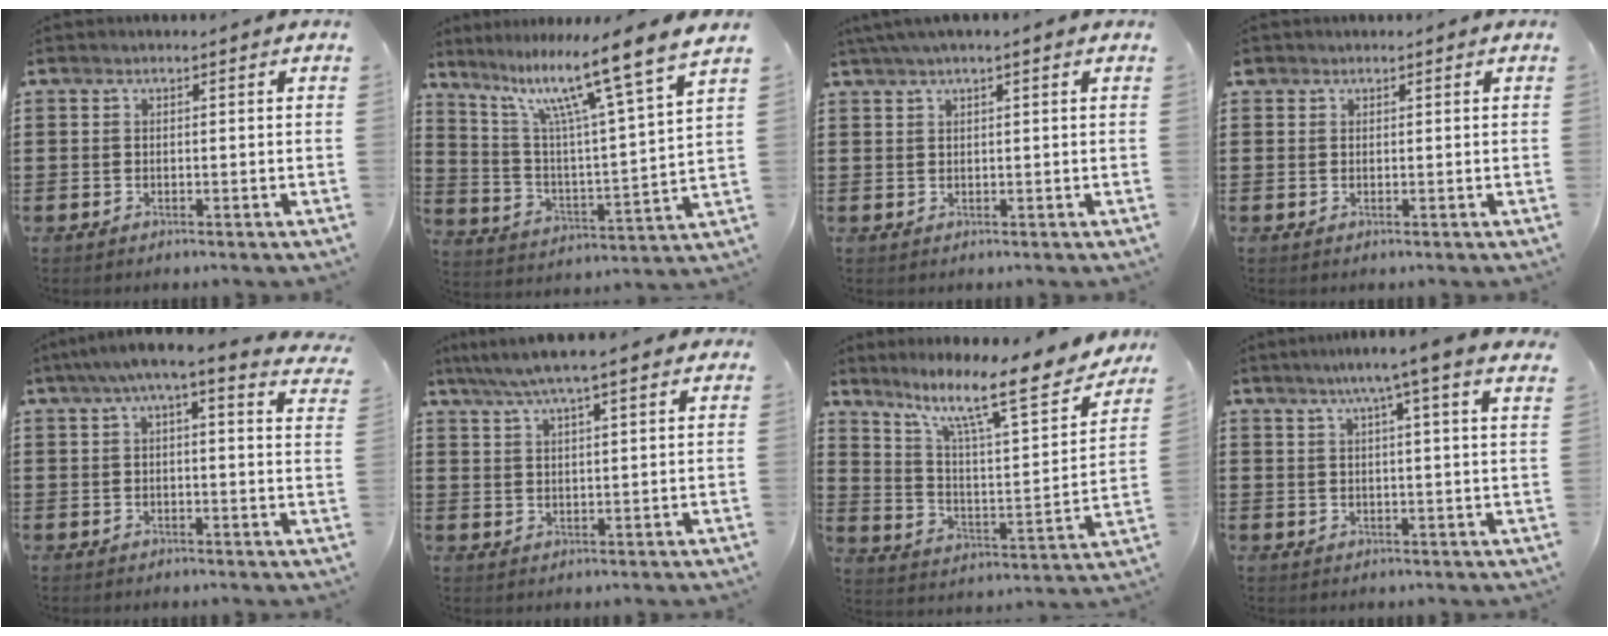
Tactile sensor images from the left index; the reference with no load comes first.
{"total": 12.5, "force": [9.1, 0.2, 8.5], "torque": [-0.180, -0.060, 0.140]}
{"total": 1.6, "force": [1.0, 0.0, 1.3], "torque": [-0.026, 0.002, 0.017]}
{"total": 0.9, "force": [0.7, 0.6, 0.1], "torque": [-0.005, 0.003, 0.014]}
{"total": 5.0, "force": [3.7, 0.0, 3.3], "torque": [-0.078, -0.010, 0.061]}
{"total": 5.9, "force": [4.7, 0.4, 3.5], "torque": [-0.081, -0.009, 0.082]}
{"total": 13.5, "force": [9.9, 2.0, 9.0], "torque": [-0.176, -0.060, 0.155]}
{"total": 5.7, "force": [4.0, -1.0, 3.9], "torque": [-0.087, -0.009, 0.065]}